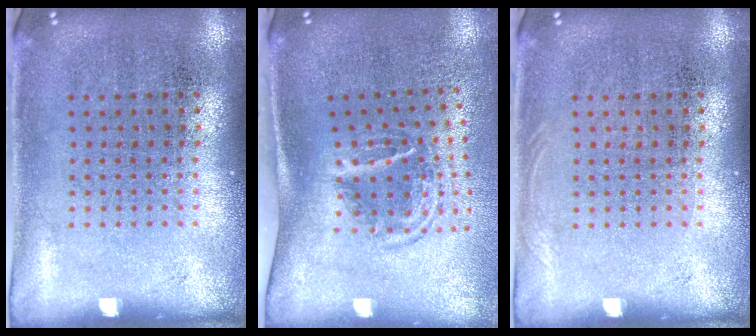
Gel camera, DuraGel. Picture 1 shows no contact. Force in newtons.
{"total": 1.8, "press": 1.1, "slide": 1.5}
{"total": 0.5, "press": 0.5, "slide": 0.2}